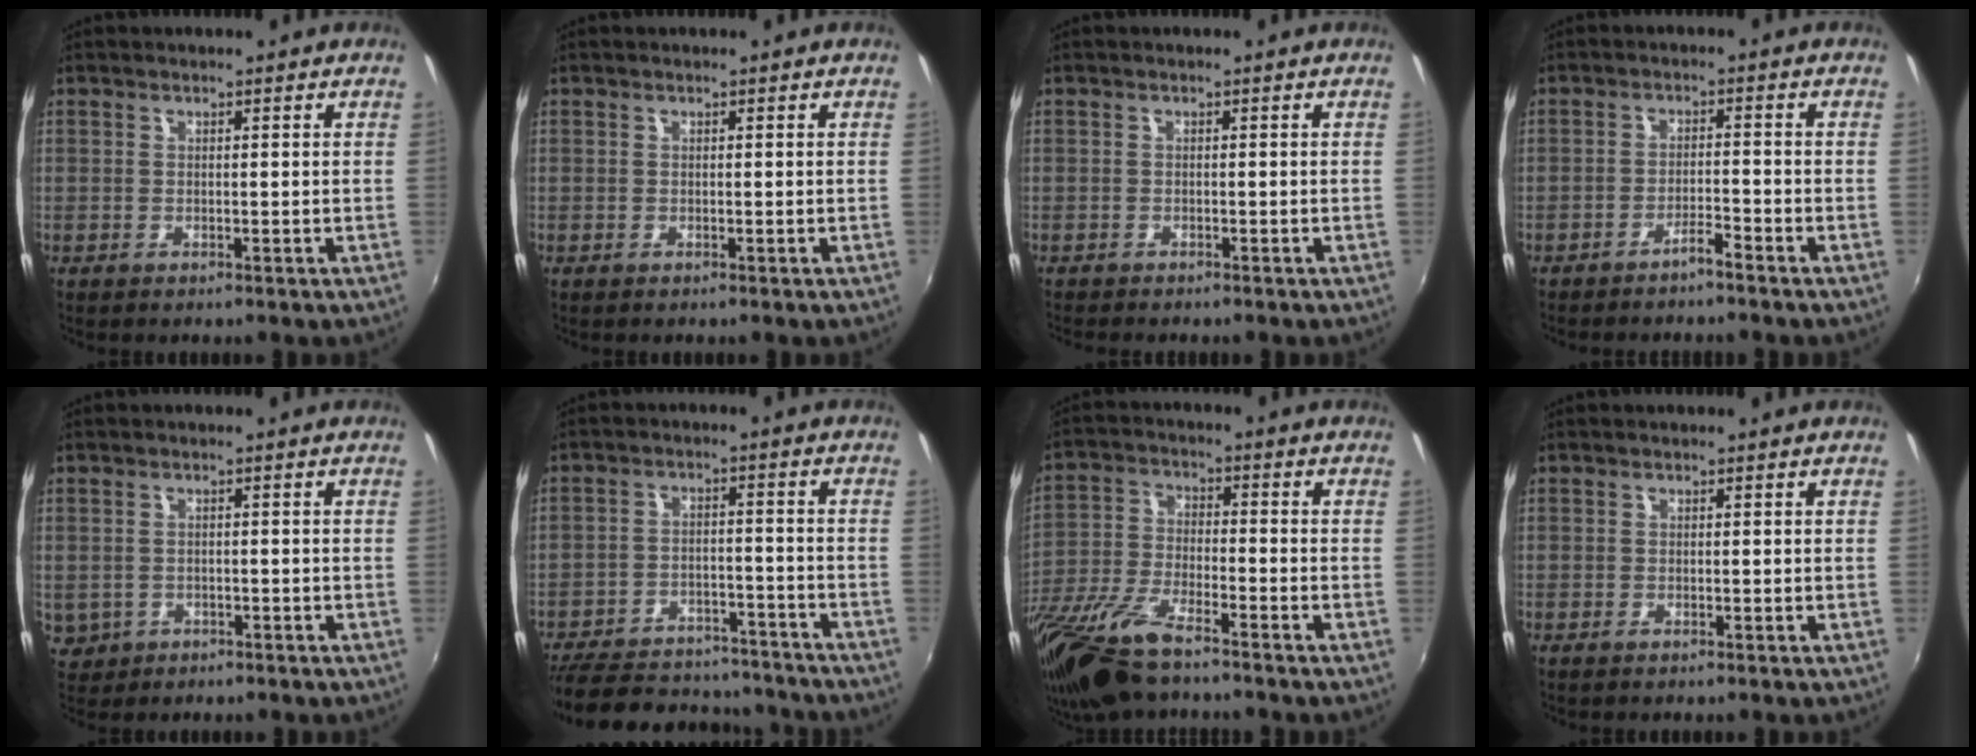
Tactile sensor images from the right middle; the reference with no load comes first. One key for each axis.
{"total": 0.0}
{"total": 1.7, "fx": -1.6, "fy": 0.0, "fz": 0.4, "tx": -0.013, "ty": -0.014, "tz": -0.028}
{"total": 2.4, "fx": -2.2, "fy": -0.4, "fz": 0.8, "tx": -0.023, "ty": 0.002, "tz": -0.037}
{"total": 4.8, "fx": -1.2, "fy": 4.3, "fz": 1.8, "tx": -0.055, "ty": -0.004, "tz": -0.006}
{"total": 23.3, "fx": -19.8, "fy": 8.5, "fz": 8.9, "tx": -0.198, "ty": 0.010, "tz": -0.261}
{"total": 16.8, "fx": -12.6, "fy": 4.2, "fz": 10.3, "tx": -0.223, "ty": -0.047, "tz": -0.239}
{"total": 0.5, "fx": -0.4, "fy": 0.1, "fz": 0.4, "tx": -0.008, "ty": -0.003, "tz": -0.008}